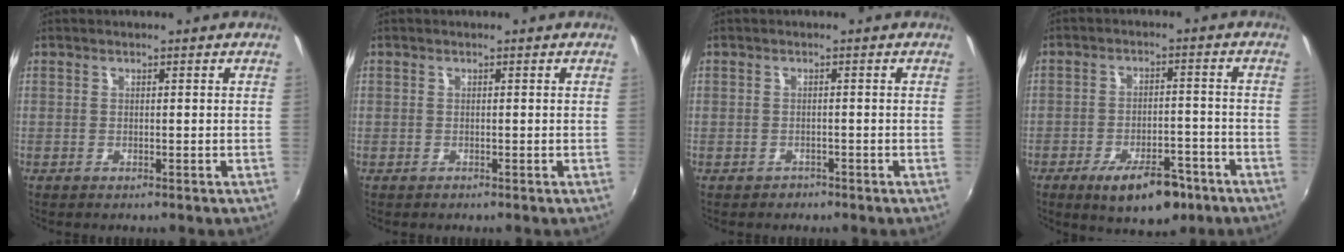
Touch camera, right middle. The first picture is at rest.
{"total": 0.7, "force": [-0.4, 0.5, 0.0], "torque": [-0.001, 0.001, -0.004]}
{"total": 1.7, "force": [-1.0, 1.4, 0.0], "torque": [-0.004, 0.005, -0.013]}
{"total": 10.6, "force": [-6.7, 4.4, 6.9], "torque": [-0.121, 0.001, -0.090]}